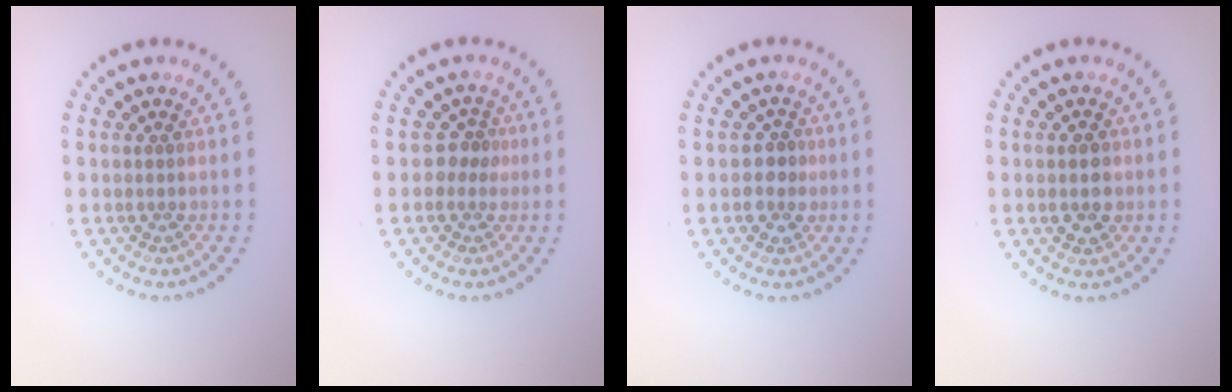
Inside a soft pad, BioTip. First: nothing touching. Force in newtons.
{"total": 1.5, "press": 1.2, "slide": 0.9}
{"total": 2.1, "press": 2.0, "slide": 0.8}
{"total": 2.5, "press": 2.5, "slide": 0.2}